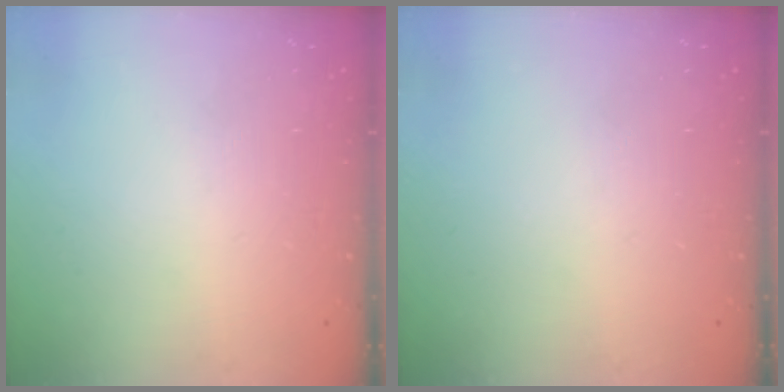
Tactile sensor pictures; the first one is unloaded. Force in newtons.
{"total": 0.0}